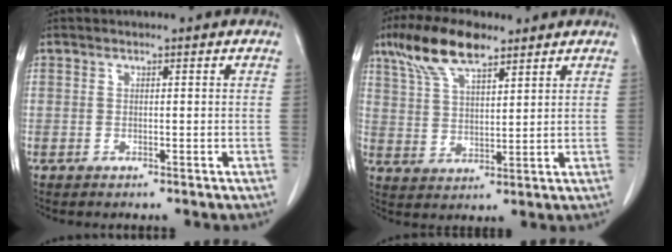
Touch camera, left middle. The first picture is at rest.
{"total": 10.2, "force": [7.1, 3.0, 6.7], "torque": [-0.139, 0.020, 0.135]}